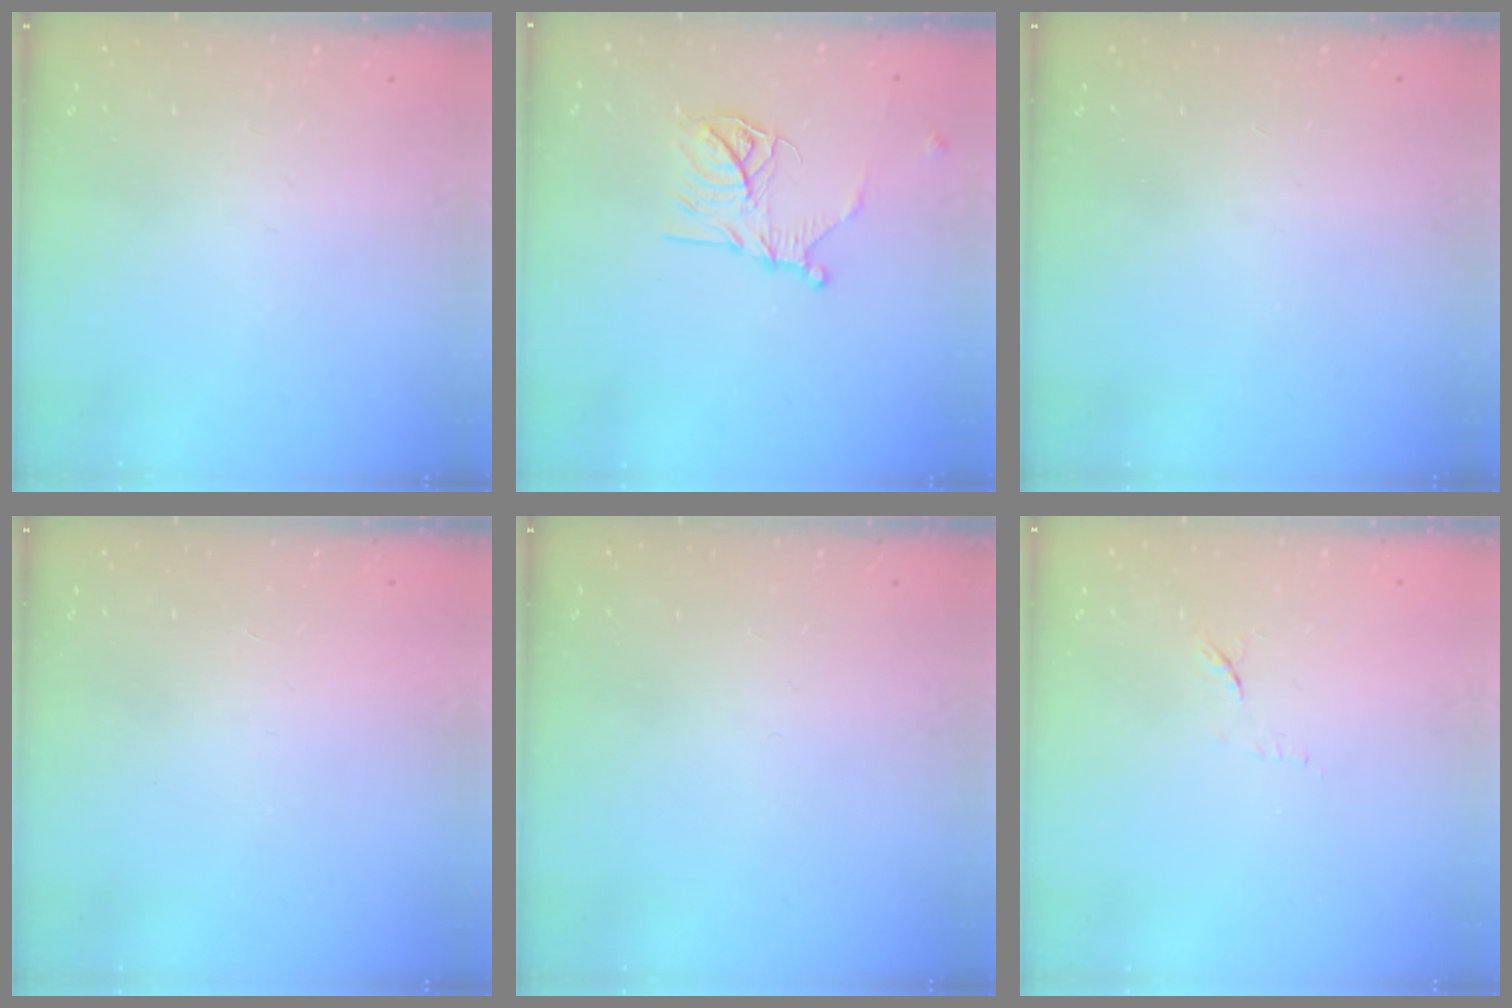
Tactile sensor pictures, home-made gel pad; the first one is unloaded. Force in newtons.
{"total": 13.2, "press": 13.2, "slide": 0.8}
{"total": 0.0}
{"total": 1.6, "press": 1.6, "slide": 0.1}
{"total": 0.0}
{"total": 8.0, "press": 7.9, "slide": 0.9}